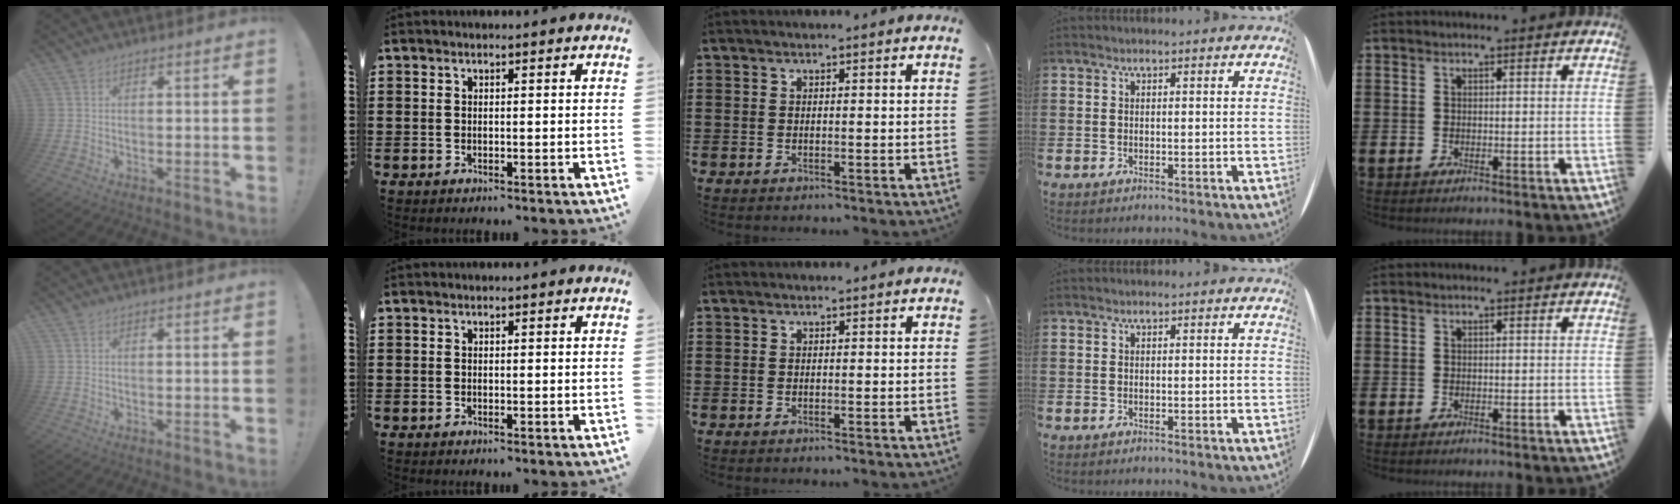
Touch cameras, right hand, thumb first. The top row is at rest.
{}